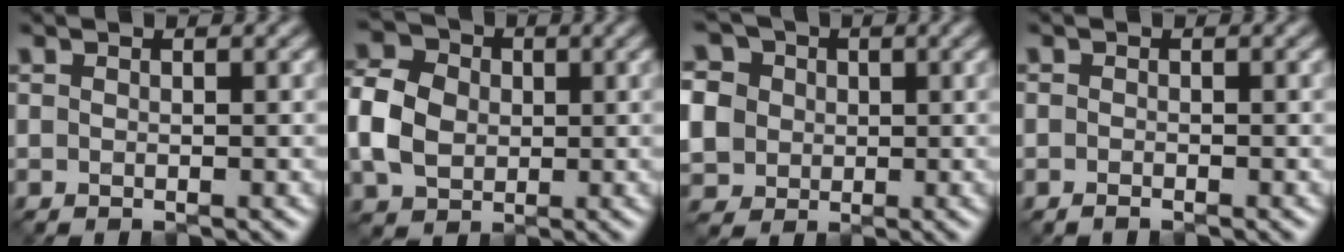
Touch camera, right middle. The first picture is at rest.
{"total": 6.2, "force": [0.0, 5.1, 3.5], "torque": [-0.084, 0.008, -0.009]}
{"total": 10.2, "force": [1.9, 9.0, 4.3], "torque": [-0.113, 0.019, 0.020]}
{"total": 0.6, "force": [-0.5, 0.3, 0.2], "torque": [-0.001, -0.001, -0.009]}